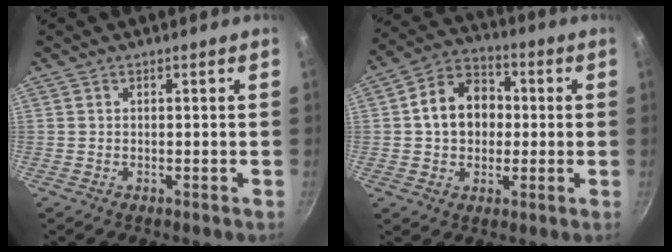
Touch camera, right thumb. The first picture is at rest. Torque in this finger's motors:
{"motor_torque": [-0.52, 0.95, 0.34, -0.03, 0.07]}